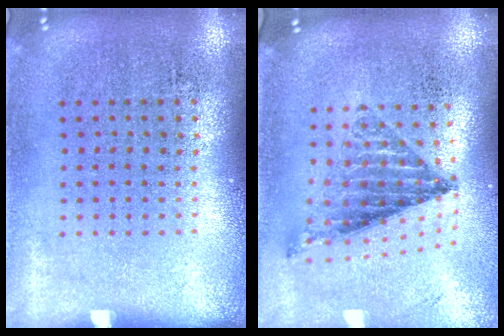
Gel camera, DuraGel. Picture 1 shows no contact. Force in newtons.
{"total": 1.0, "press": 1.0, "slide": 0.2}